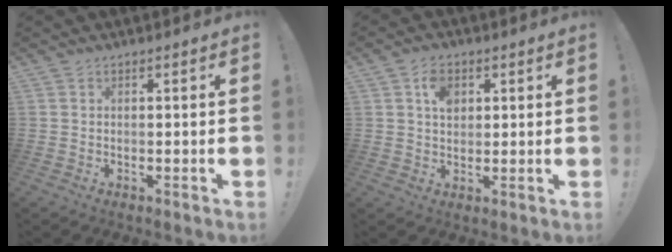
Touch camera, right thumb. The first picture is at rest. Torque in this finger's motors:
{"motor_torque": [0.17, -0.02, 0.13, -0.12, 0.00]}